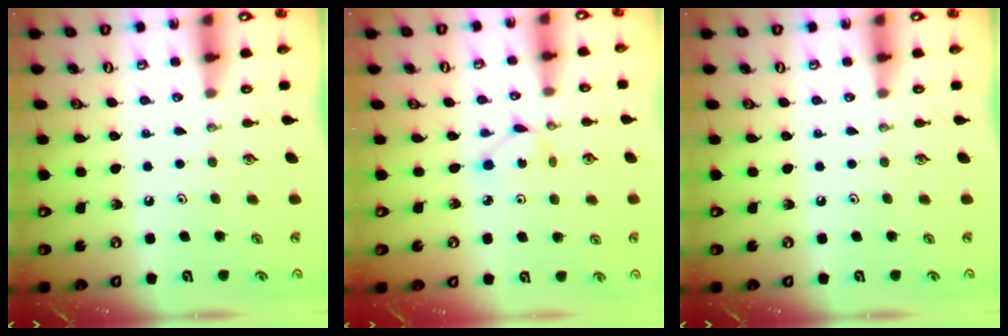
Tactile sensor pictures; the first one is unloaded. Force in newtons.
{"total": 3.0, "press": 3.0, "slide": 0.1}
{"total": 0.0}